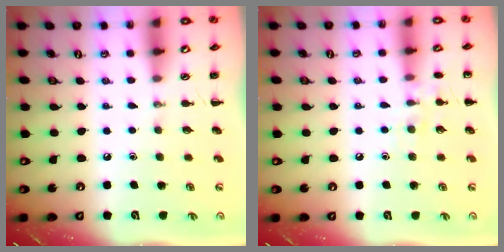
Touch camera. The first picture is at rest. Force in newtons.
{"total": 7.6, "press": 7.4, "slide": 1.7}